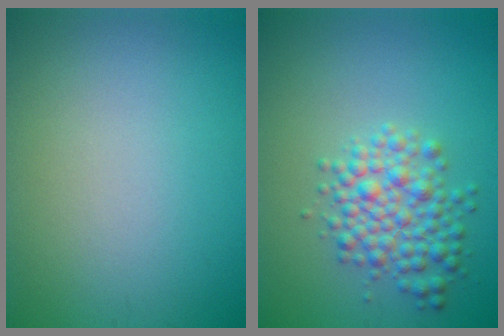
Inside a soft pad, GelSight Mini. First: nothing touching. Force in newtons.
{"total": 4.3, "press": 4.3, "slide": 0.1}